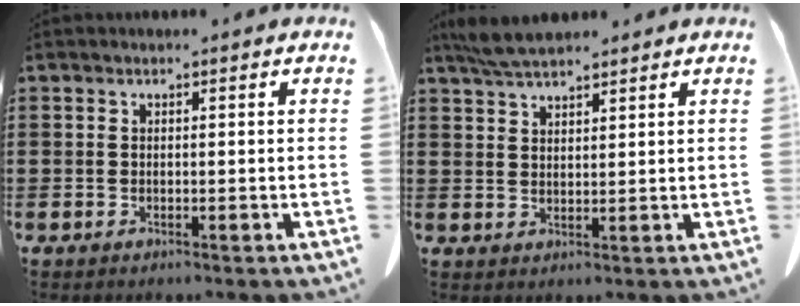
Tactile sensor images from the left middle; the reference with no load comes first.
{"total": 4.1, "force": [3.5, 0.8, 1.9], "torque": [-0.046, -0.005, 0.066]}